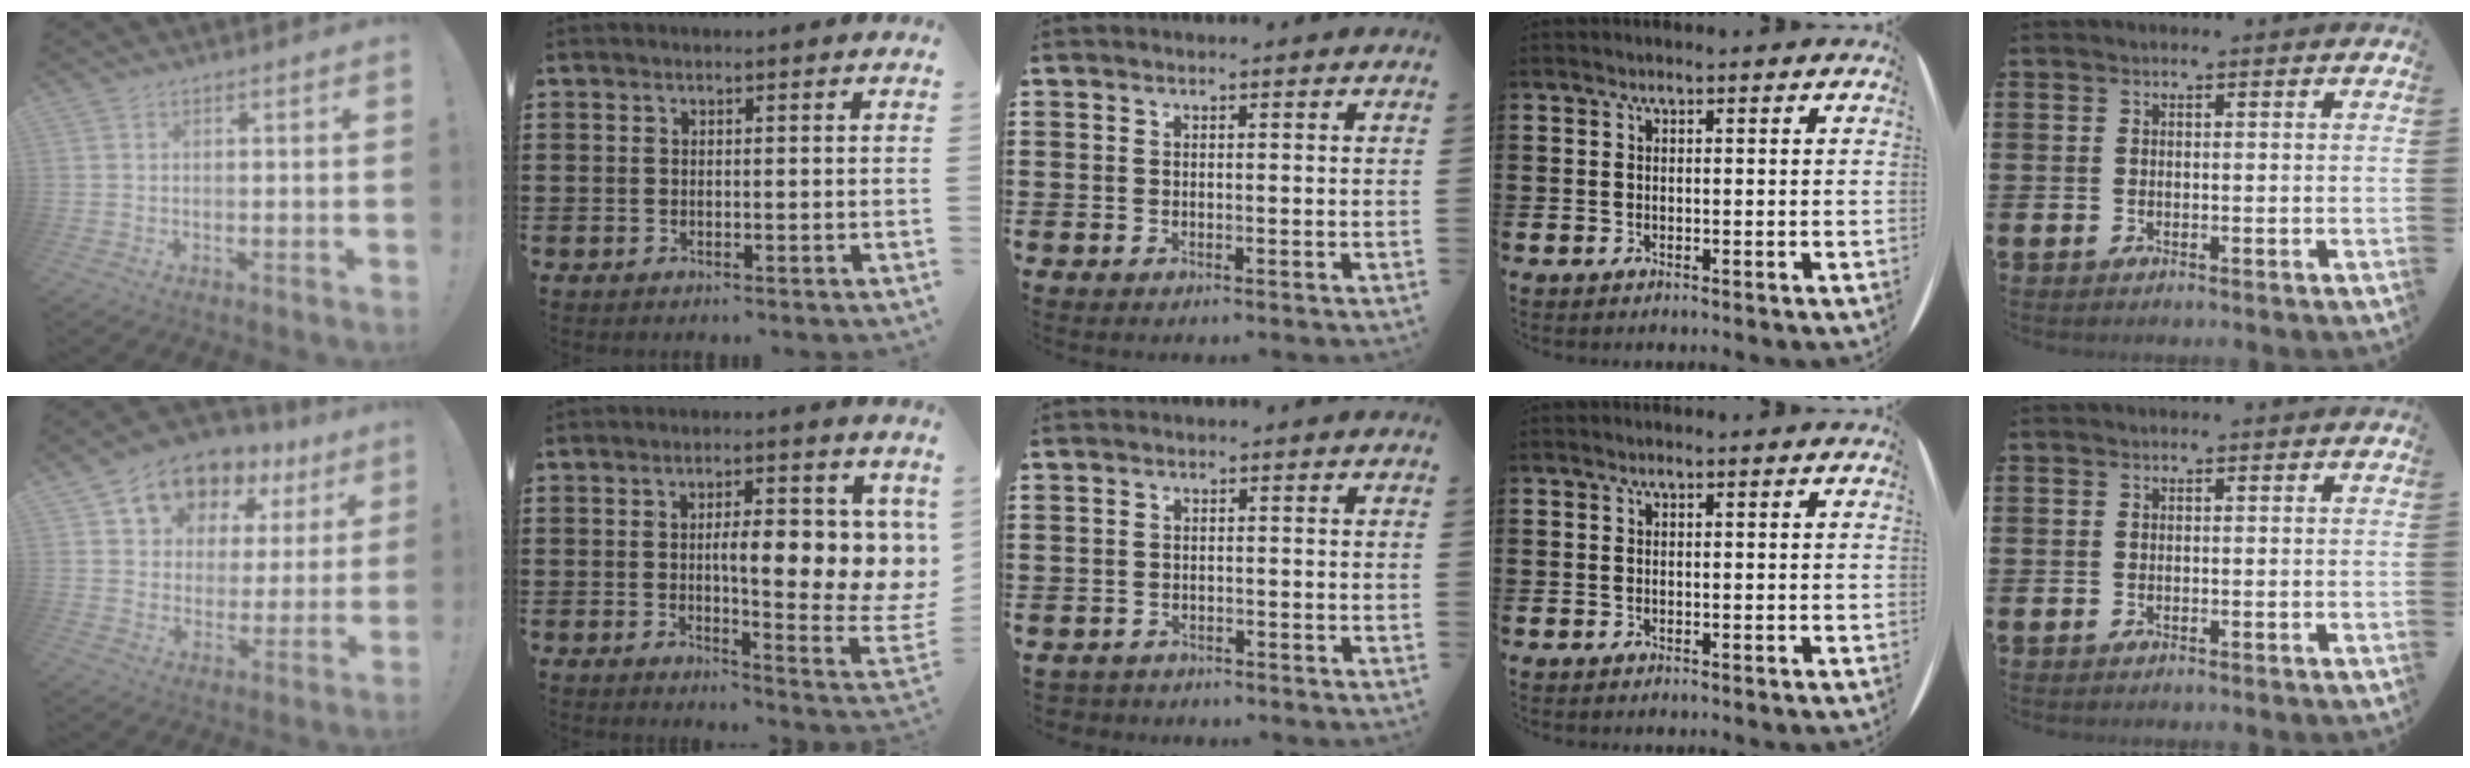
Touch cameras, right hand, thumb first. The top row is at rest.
{"thumb": {"total": 11.3, "force": [7.5, 7.5, 3.9], "torque": [-0.062, -0.059, 0.139]}, "index": {"total": 9.8, "force": [1.5, 3.2, 9.1], "torque": [-0.130, -0.014, 0.020]}, "middle": {"total": 1.4, "force": [-1.3, 0.3, -0.3], "torque": [0.000, 0.000, -0.031]}}